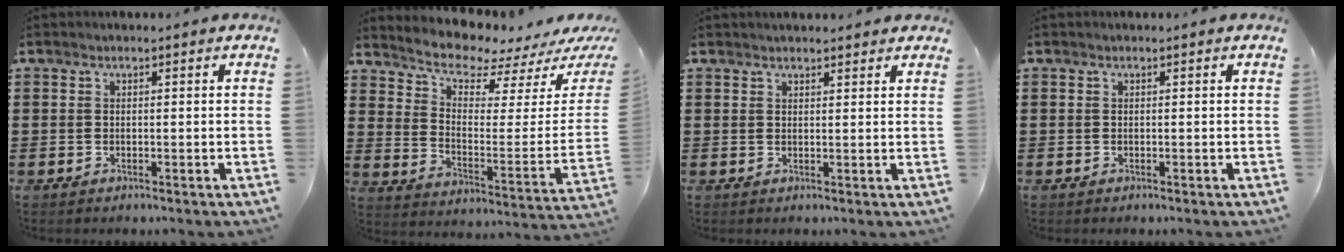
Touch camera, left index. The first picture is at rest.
{"total": 6.0, "force": [5.7, 1.1, 1.6], "torque": [-0.061, -0.054, 0.095]}
{"total": 1.5, "force": [1.5, 0.3, 0.2], "torque": [-0.007, 0.003, 0.029]}
{"total": 0.0}